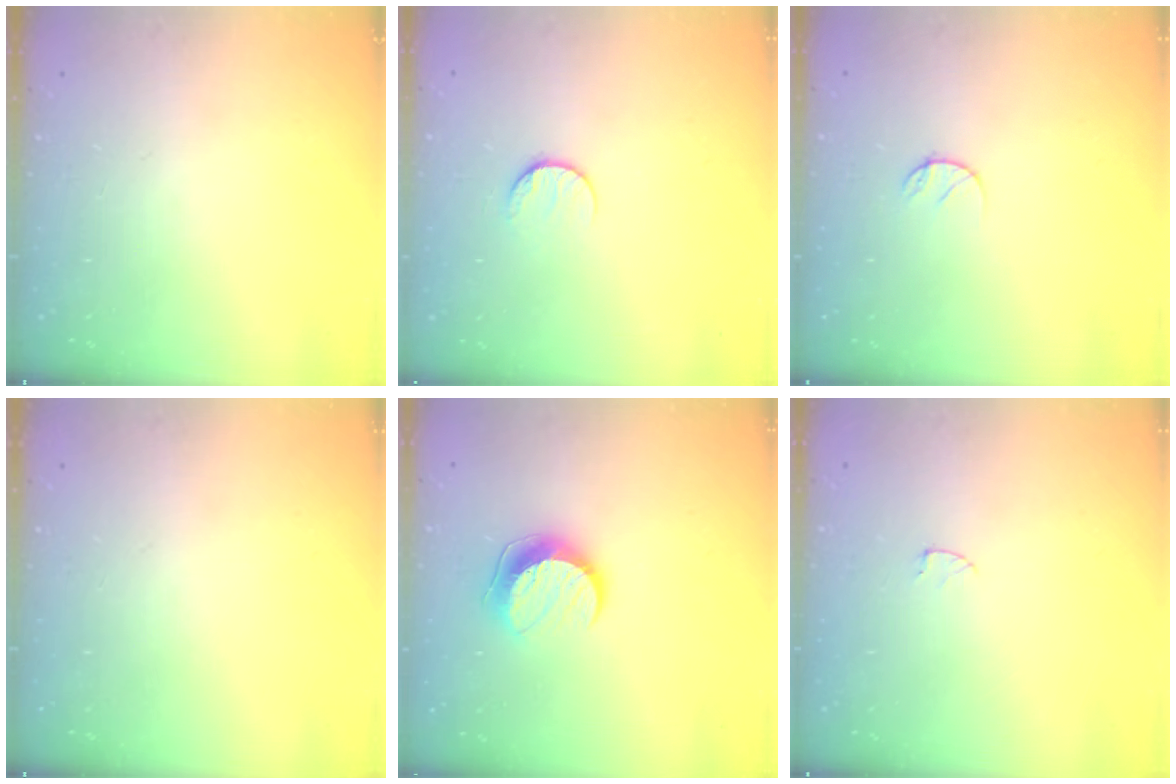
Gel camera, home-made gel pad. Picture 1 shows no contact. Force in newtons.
{"total": 8.5, "press": 8.5, "slide": 0.8}
{"total": 4.3, "press": 4.3, "slide": 0.3}
{"total": 0.0}
{"total": 9.7, "press": 9.6, "slide": 0.5}
{"total": 2.6, "press": 2.6, "slide": 0.2}